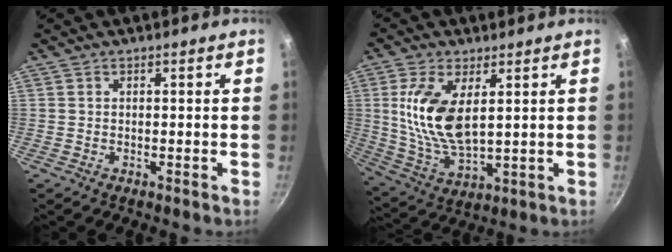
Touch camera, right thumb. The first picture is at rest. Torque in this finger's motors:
{"motor_torque": [0.24, 0.69, 1.34, 0.15, 0.16]}